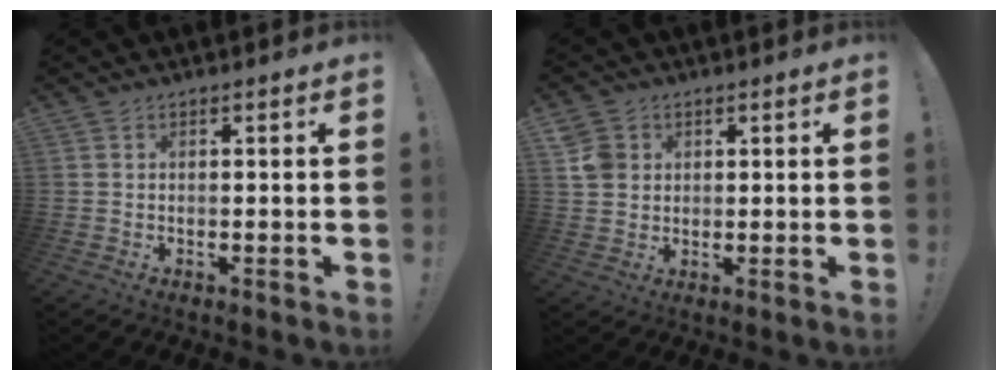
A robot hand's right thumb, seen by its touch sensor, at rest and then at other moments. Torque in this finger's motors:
{"motor_torque": [0.10, 0.11, 0.46, 0.06, 0.14]}